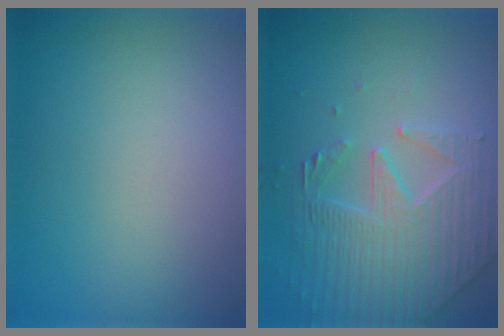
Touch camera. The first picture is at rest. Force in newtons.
{"total": 4.2, "press": 3.9, "slide": 1.6}